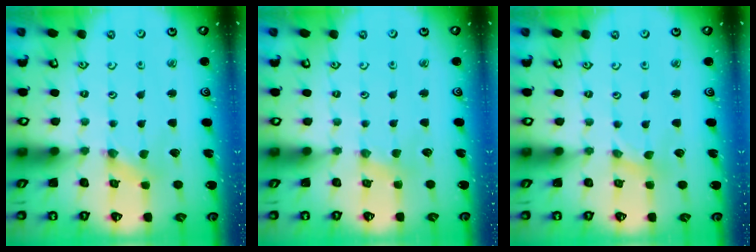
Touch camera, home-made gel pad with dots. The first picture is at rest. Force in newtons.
{"total": 2.7, "press": 2.6, "slide": 0.4}
{"total": 0.0}